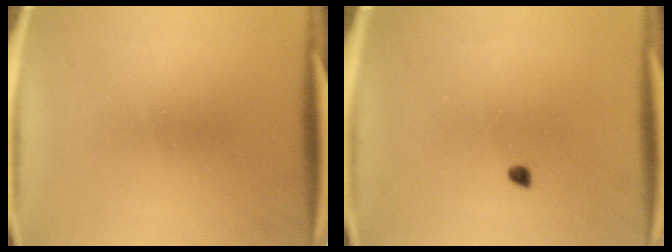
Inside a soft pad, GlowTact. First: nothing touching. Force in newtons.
{"total": 1.0}